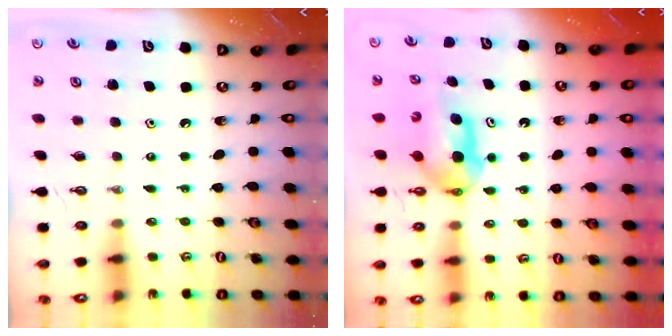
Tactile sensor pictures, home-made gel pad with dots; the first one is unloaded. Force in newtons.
{"total": 6.7, "press": 6.6, "slide": 1.5}